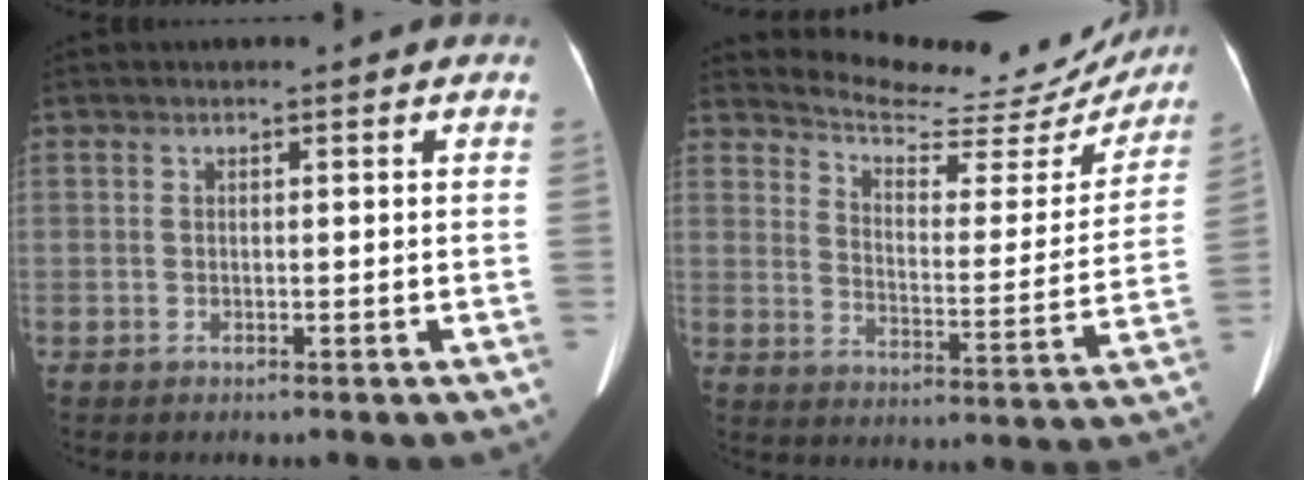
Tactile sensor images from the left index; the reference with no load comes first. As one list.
[{"total": 19.2, "force": [18.3, 3.9, 4.3], "torque": [-0.053, -0.052, 0.228]}]